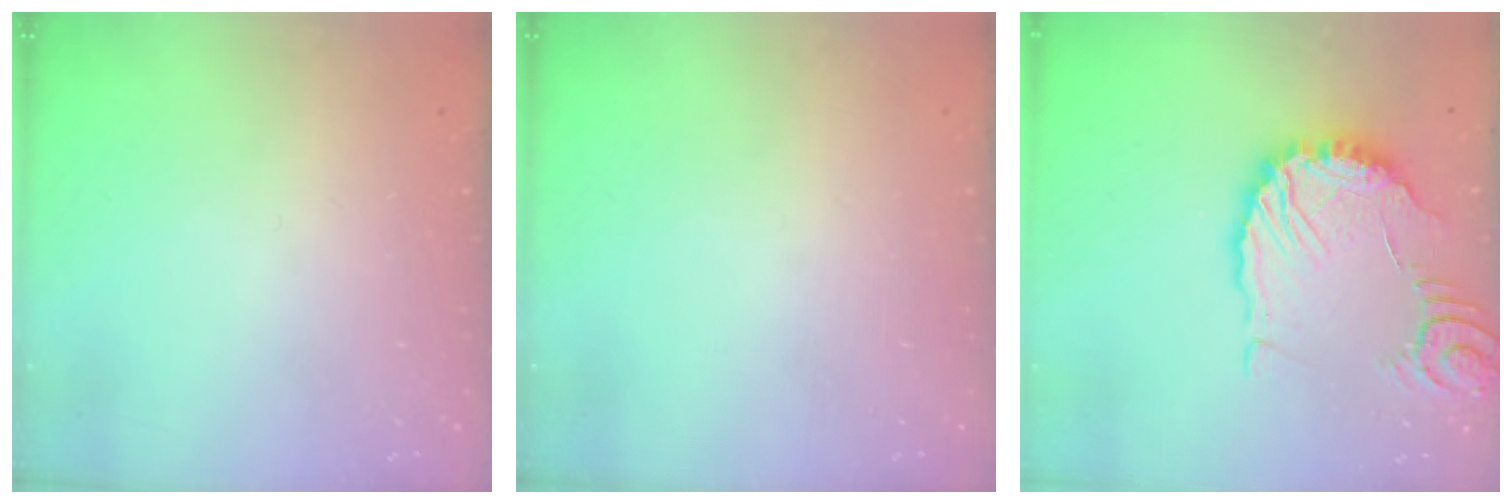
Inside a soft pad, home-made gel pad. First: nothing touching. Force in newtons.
{"total": 0.0}
{"total": 8.2, "press": 8.2, "slide": 1.1}